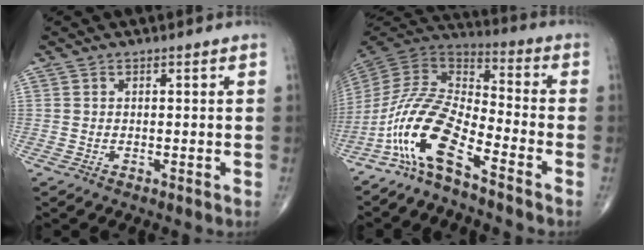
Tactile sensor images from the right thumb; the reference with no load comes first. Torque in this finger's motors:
{"motor_torque": [0.40, 0.48, 1.76, -1.01, 0.36]}